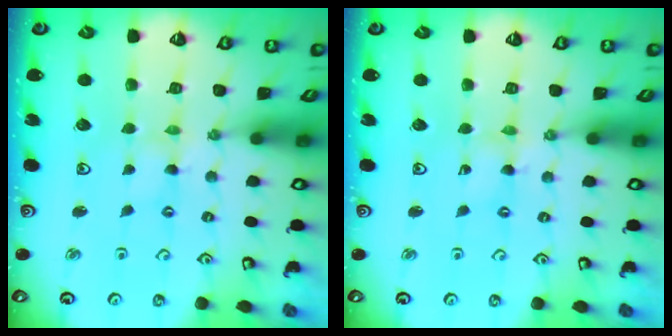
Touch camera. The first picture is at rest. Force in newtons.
{"total": 0.7, "press": 0.7, "slide": 0.2}